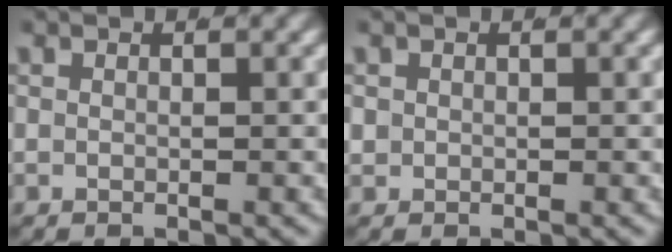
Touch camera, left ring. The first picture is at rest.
{"total": 1.1, "force": [-0.1, 1.1, 0.3], "torque": [-0.016, -0.009, 0.005]}